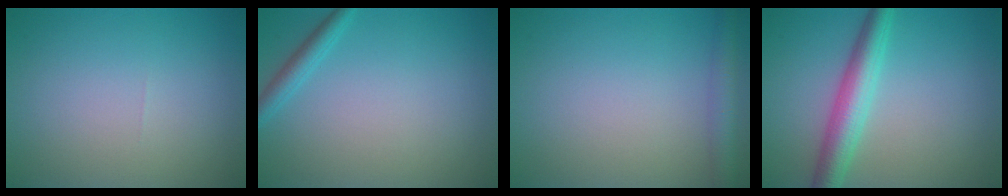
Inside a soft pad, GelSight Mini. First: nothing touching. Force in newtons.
{"total": 1.8, "press": 1.7, "slide": 0.1}
{"total": 2.7, "press": 2.7, "slide": 0.2}
{"total": 4.4, "press": 4.4, "slide": 0.2}